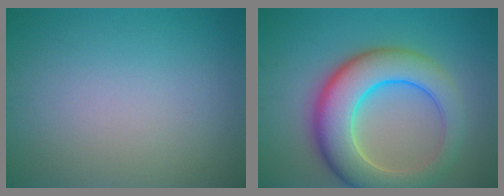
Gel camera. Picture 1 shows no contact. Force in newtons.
{"total": 9.4, "press": 9.4, "slide": 0.3}